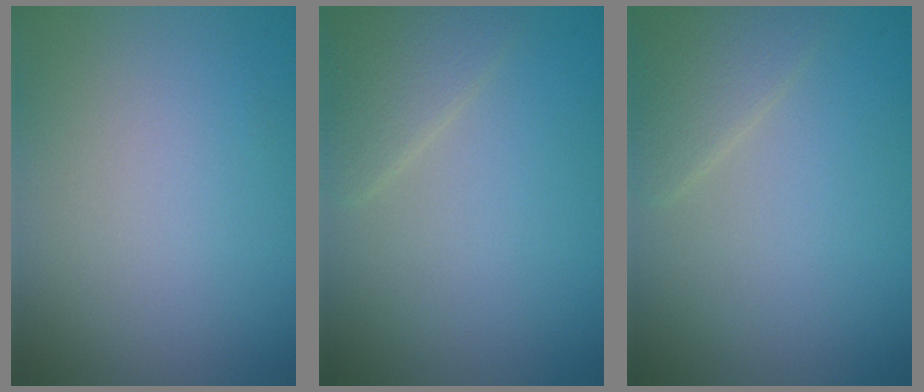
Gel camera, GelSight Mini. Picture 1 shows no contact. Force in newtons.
{"total": 2.1, "press": 2.1, "slide": 0.1}
{"total": 2.1, "press": 2.1, "slide": 0.1}